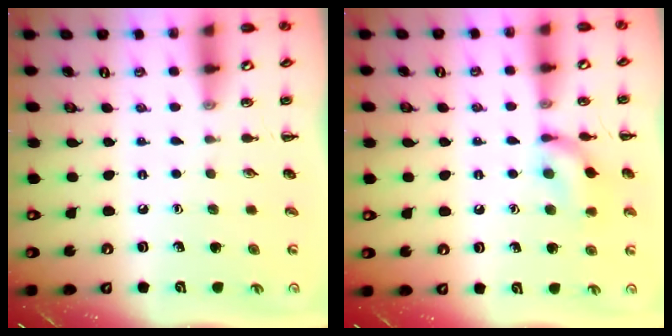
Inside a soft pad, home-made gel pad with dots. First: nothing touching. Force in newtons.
{"total": 11.0, "press": 11.0, "slide": 0.6}